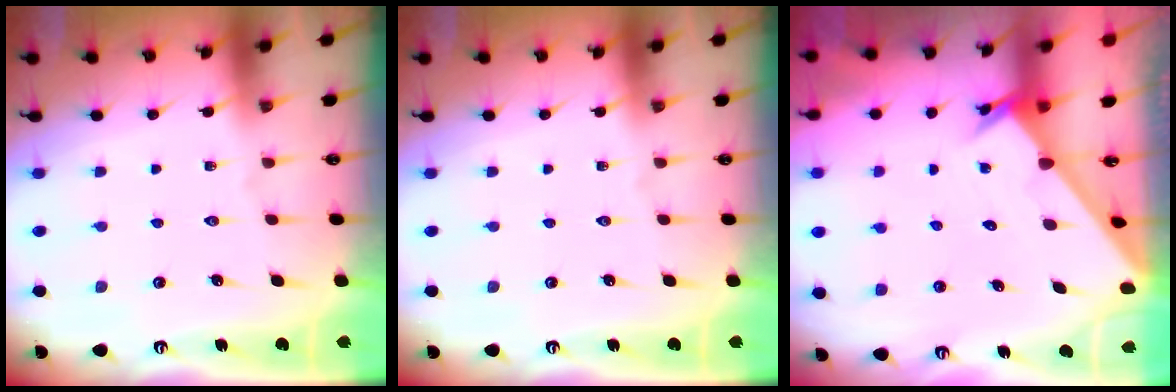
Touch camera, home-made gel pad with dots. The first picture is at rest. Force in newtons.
{"total": 0.0}
{"total": 1.3, "press": 1.3, "slide": 0.1}